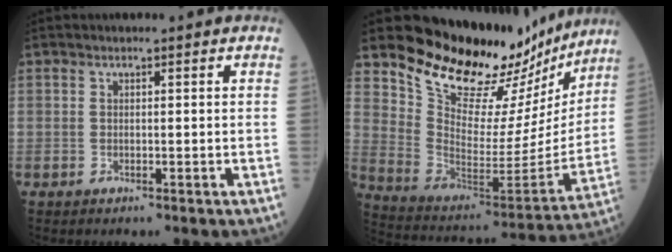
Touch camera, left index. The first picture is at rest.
{"total": 21.0, "force": [18.4, 7.6, 6.7], "torque": [-0.093, -0.050, 0.269]}